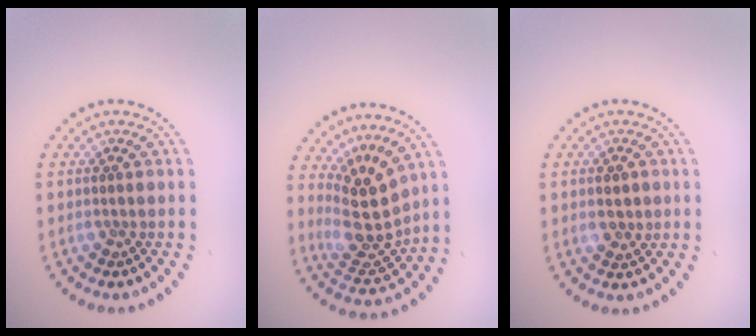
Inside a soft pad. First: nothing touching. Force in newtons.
{"total": 4.2, "press": 3.6, "slide": 2.2}
{"total": 1.5, "press": 1.4, "slide": 0.3}